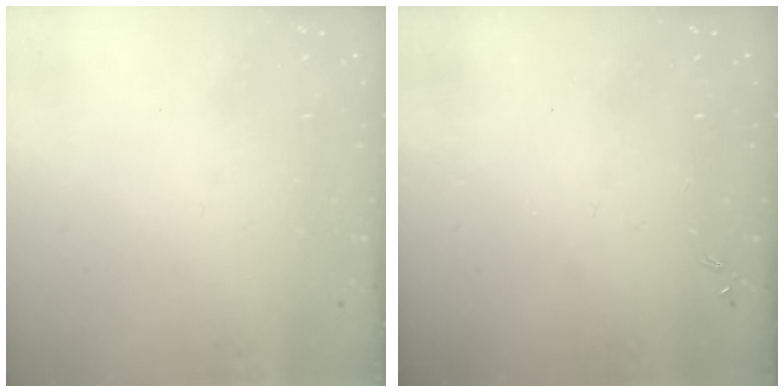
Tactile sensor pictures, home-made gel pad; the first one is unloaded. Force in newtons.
{"total": 0.0}